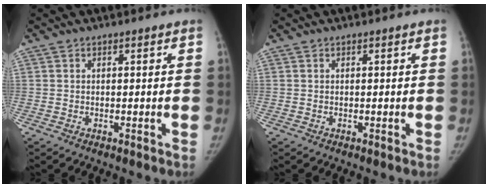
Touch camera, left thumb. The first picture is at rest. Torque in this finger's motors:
{"motor_torque": [0.00, 0.00, 0.01, -0.01, 0.00]}